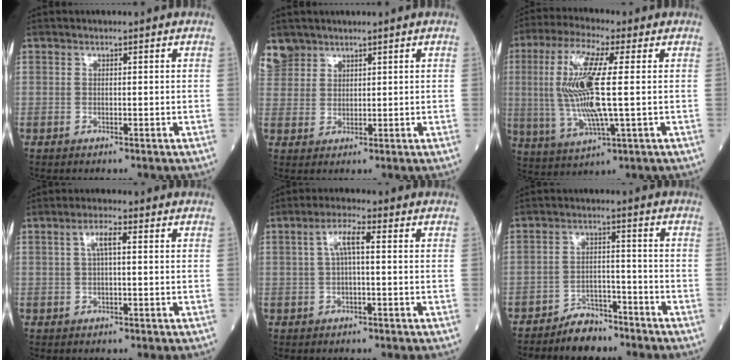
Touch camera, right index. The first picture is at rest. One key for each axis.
{"total": 4.3, "fx": 3.4, "fy": 2.7, "fz": 0.0, "tx": 0.008, "ty": 0.011, "tz": 0.071}
{"total": 13.7, "fx": 1.0, "fy": 1.7, "fz": 13.6, "tx": -0.295, "ty": 0.001, "tz": 0.017}
{"total": 3.0, "fx": 0.7, "fy": 0.6, "fz": 2.9, "tx": -0.059, "ty": 0.011, "tz": 0.014}
{"total": 4.2, "fx": 0.6, "fy": 0.8, "fz": 4.1, "tx": -0.080, "ty": 0.017, "tz": 0.012}
{"total": 5.1, "fx": -4.5, "fy": 2.1, "fz": 1.1, "tx": -0.019, "ty": 0.003, "tz": -0.077}